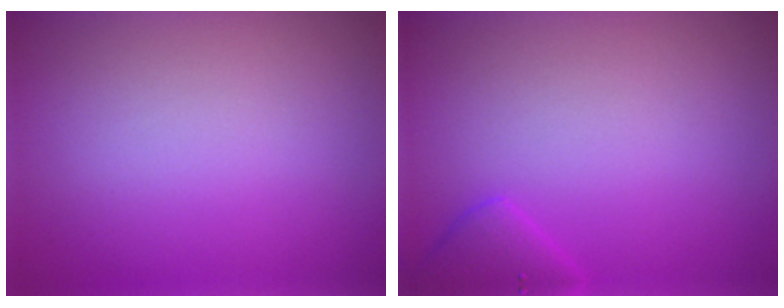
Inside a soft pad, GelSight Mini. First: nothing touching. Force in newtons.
{"total": 1.8, "press": 1.8, "slide": 0.1}